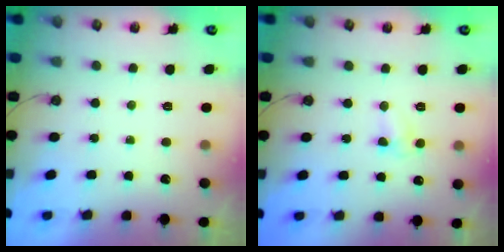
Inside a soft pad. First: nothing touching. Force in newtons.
{"total": 5.0, "press": 5.0, "slide": 0.5}